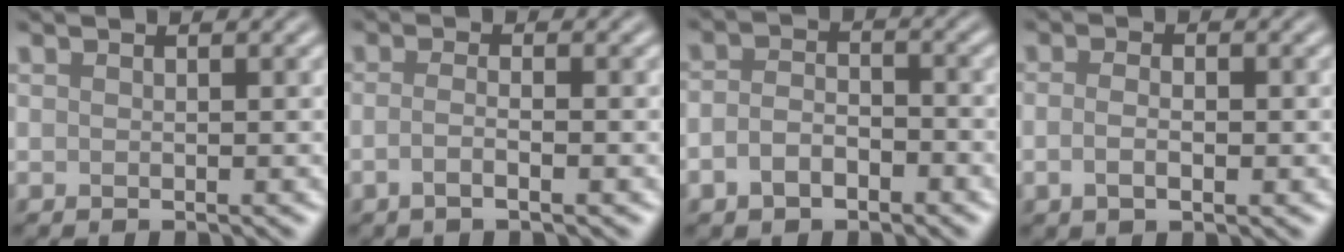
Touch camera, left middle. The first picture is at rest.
{"total": 2.0, "force": [-0.7, 0.7, 1.8], "torque": [-0.027, -0.003, -0.021]}
{"total": 3.1, "force": [-1.4, 1.8, 2.0], "torque": [-0.040, 0.000, -0.032]}
{"total": 2.2, "force": [-0.5, 1.1, 1.9], "torque": [-0.034, -0.006, -0.012]}